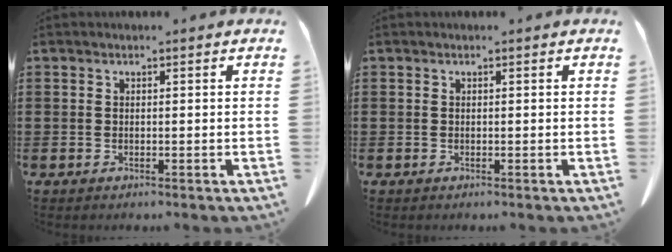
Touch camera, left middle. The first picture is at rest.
{"total": 0.0}